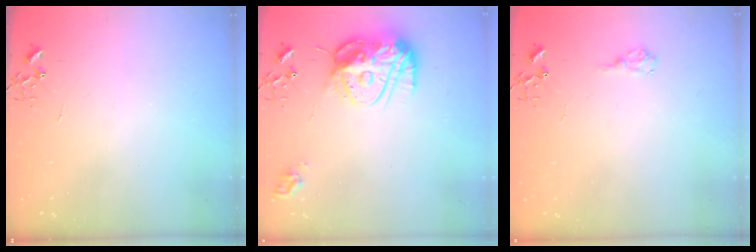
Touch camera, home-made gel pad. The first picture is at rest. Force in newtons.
{"total": 19.1, "press": 19.1, "slide": 1.5}
{"total": 6.8, "press": 6.8, "slide": 0.9}